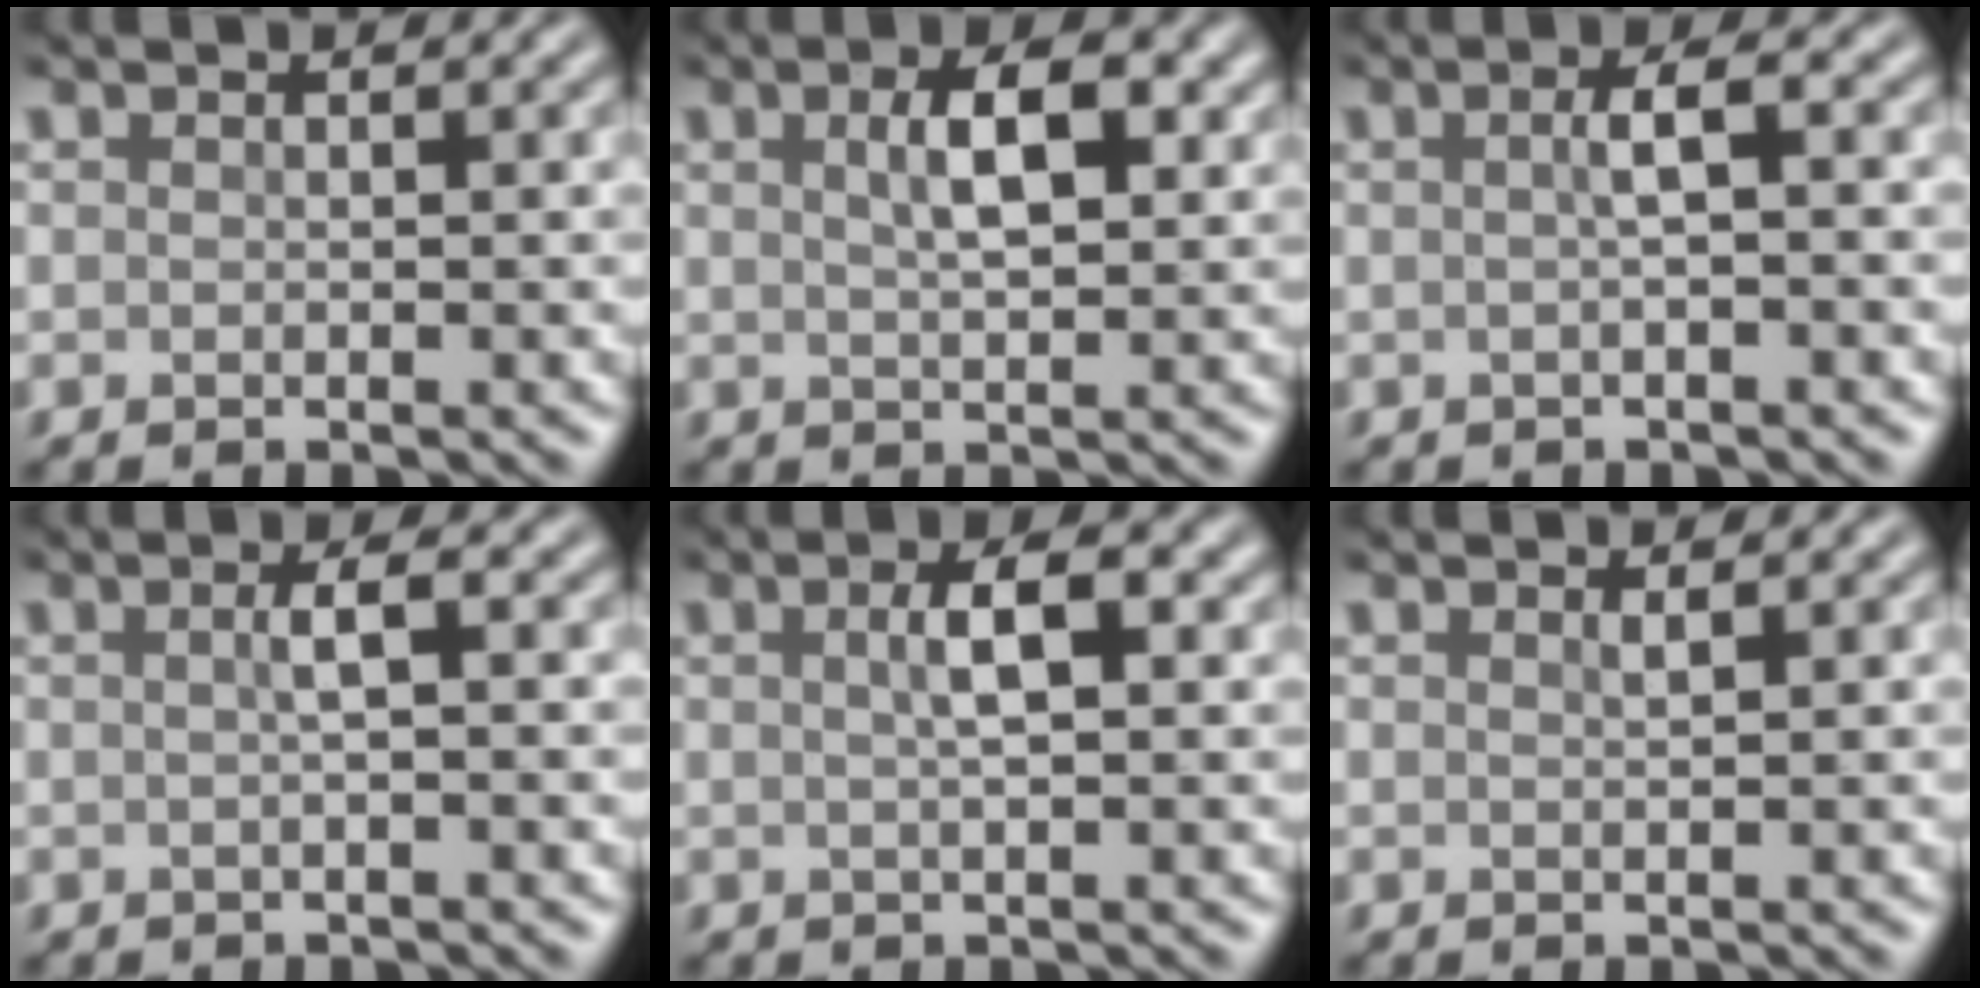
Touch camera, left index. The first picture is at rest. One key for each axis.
{"total": 3.9, "fx": 1.3, "fy": 1.4, "fz": 3.4, "tx": -0.065, "ty": 0.007, "tz": 0.023}
{"total": 2.1, "fx": 0.1, "fy": 0.4, "fz": 2.0, "tx": -0.036, "ty": 0.008, "tz": 0.000}
{"total": 1.8, "fx": 0.1, "fy": 0.3, "fz": 1.7, "tx": -0.031, "ty": 0.007, "tz": 0.000}
{"total": 2.7, "fx": 0.6, "fy": 0.6, "fz": 2.6, "tx": -0.044, "ty": 0.010, "tz": 0.008}
{"total": 0.7, "fx": 0.4, "fy": 0.2, "fz": 0.5, "tx": -0.002, "ty": 0.000, "tz": 0.006}